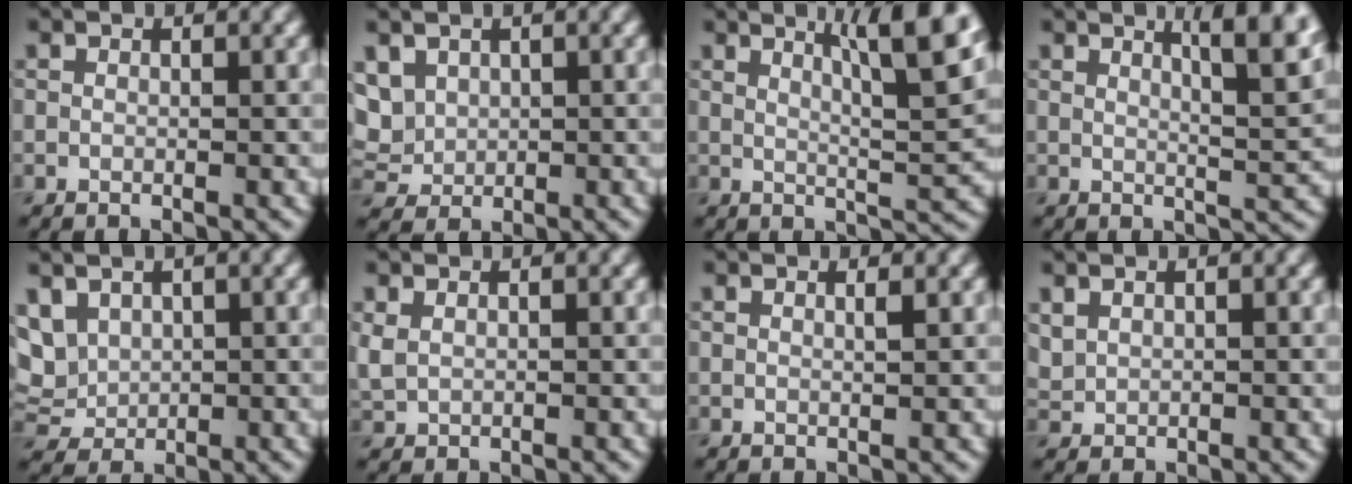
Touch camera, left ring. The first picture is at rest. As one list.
[{"total": 3.8, "force": [1.4, 3.1, 1.8], "torque": [-0.061, 0.008, 0.039]}, {"total": 8.2, "force": [4.3, 1.7, 6.8], "torque": [-0.065, 0.016, 0.056]}, {"total": 6.3, "force": [3.6, 1.7, 4.8], "torque": [-0.040, 0.014, 0.041]}, {"total": 4.2, "force": [1.5, 3.2, 2.2], "torque": [-0.064, 0.005, 0.035]}, {"total": 1.2, "force": [0.4, 0.8, 0.8], "torque": [-0.023, 0.002, 0.012]}, {"total": 0.8, "force": [0.4, 0.2, 0.6], "torque": [-0.002, 0.001, 0.004]}, {"total": 1.0, "force": [0.7, 0.6, 0.3], "torque": [-0.009, 0.000, 0.018]}]